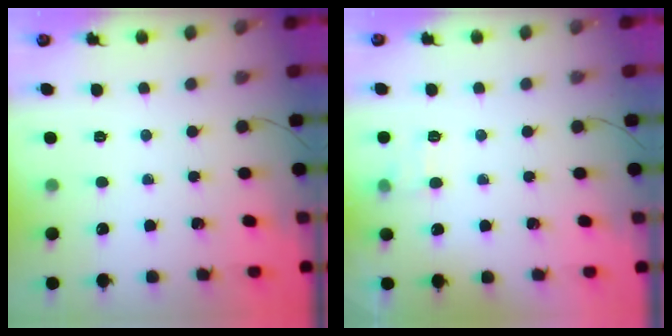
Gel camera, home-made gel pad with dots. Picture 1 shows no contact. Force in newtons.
{"total": 6.1, "press": 5.9, "slide": 1.8}